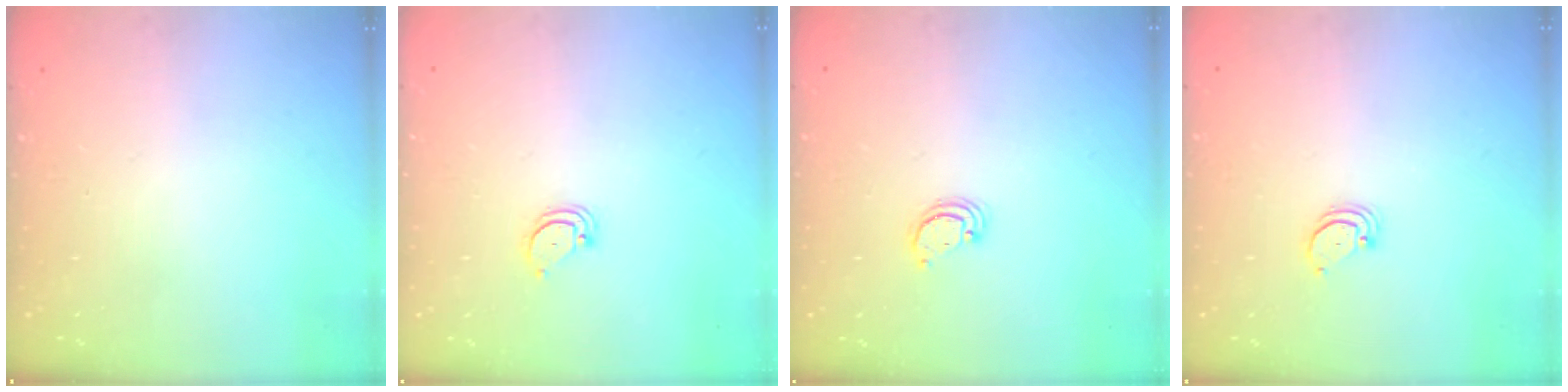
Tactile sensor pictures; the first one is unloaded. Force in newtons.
{"total": 3.0, "press": 3.0, "slide": 0.2}
{"total": 2.6, "press": 2.6, "slide": 0.2}
{"total": 2.0, "press": 2.0, "slide": 0.2}